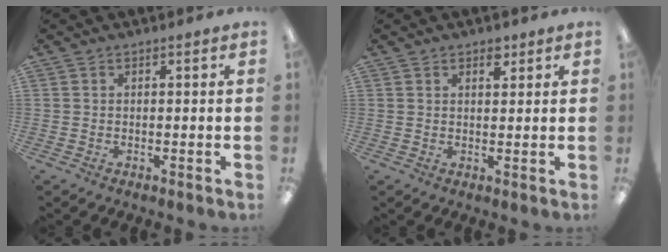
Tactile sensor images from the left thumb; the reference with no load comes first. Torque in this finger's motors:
{"motor_torque": [-0.06, 0.02, -0.23, 0.09, -0.03]}